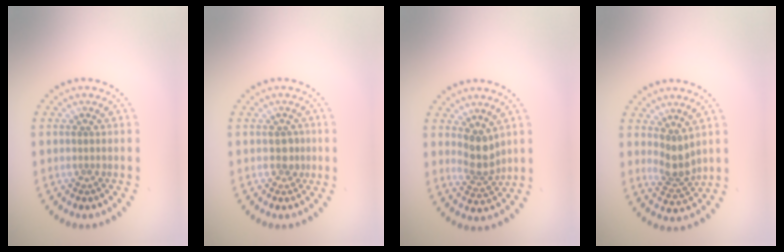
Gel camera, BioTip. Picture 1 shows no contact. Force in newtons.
{"total": 1.2, "press": 1.1, "slide": 0.4}
{"total": 2.7, "press": 2.2, "slide": 1.6}
{"total": 2.6, "press": 2.0, "slide": 1.7}